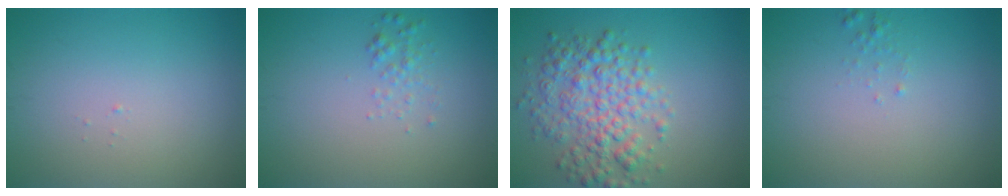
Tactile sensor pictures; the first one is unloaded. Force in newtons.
{"total": 1.1, "press": 1.1, "slide": 0.0}
{"total": 5.5, "press": 5.5, "slide": 0.1}
{"total": 0.6, "press": 0.6, "slide": 0.1}